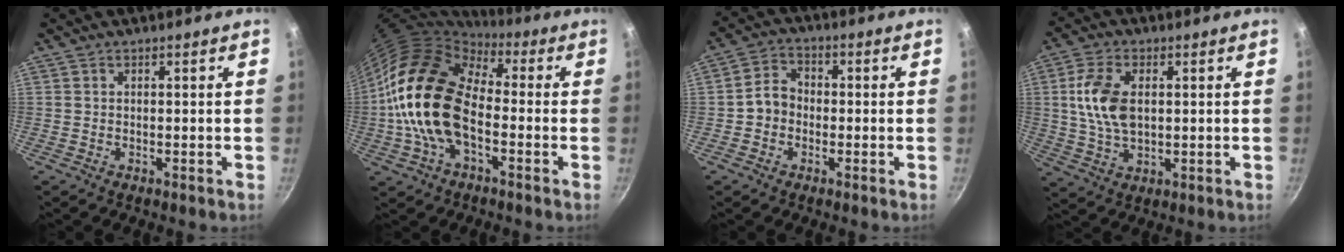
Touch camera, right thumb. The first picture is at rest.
{"total": 18.7, "force": [-2.1, 11.6, 14.5], "torque": [-0.248, 0.029, -0.053]}
{"total": 5.5, "force": [-0.9, 4.6, 2.8], "torque": [-0.021, 0.020, -0.029]}
{"total": 10.2, "force": [1.6, 6.0, 8.1], "torque": [-0.152, -0.002, 0.030]}